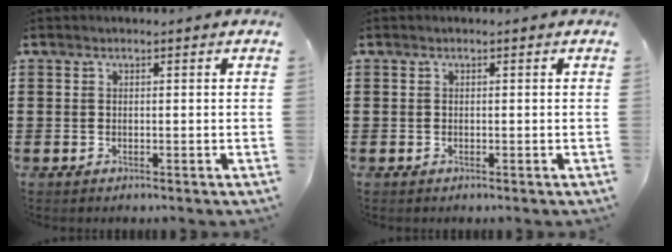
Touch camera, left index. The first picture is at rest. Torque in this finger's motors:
{"motor_torque": [0.03, 0.05, 0.01, 0.00]}